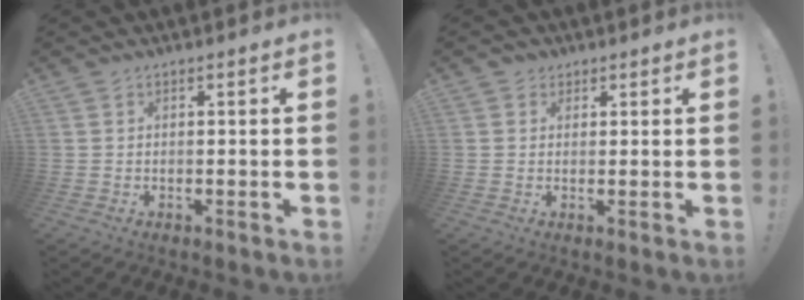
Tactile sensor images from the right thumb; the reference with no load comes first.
{"total": 2.7, "force": [1.5, 2.2, 0.5], "torque": [-0.006, -0.002, 0.028]}